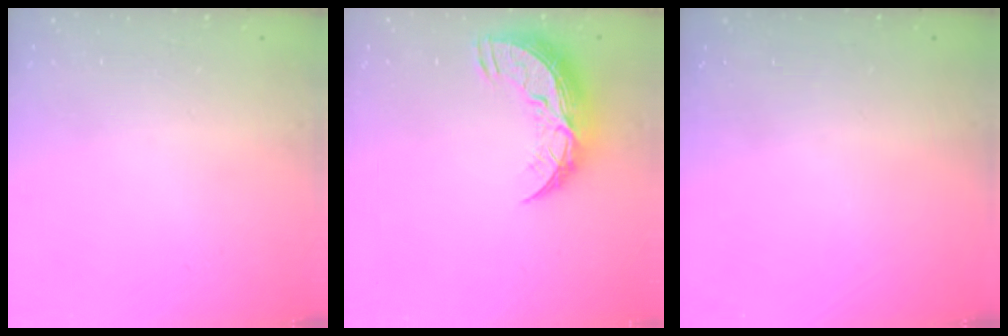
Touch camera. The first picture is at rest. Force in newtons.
{"total": 11.2, "press": 11.2, "slide": 0.7}
{"total": 0.0}